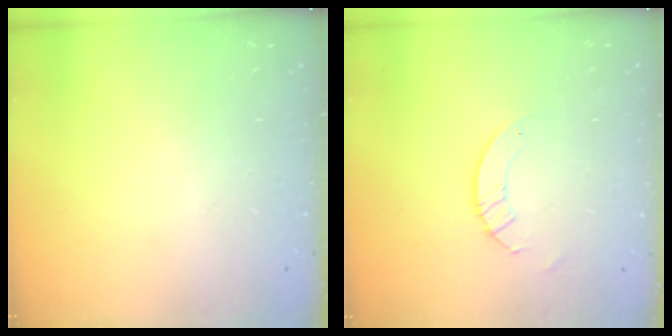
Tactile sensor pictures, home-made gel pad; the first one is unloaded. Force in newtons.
{"total": 2.6, "press": 2.6, "slide": 0.2}